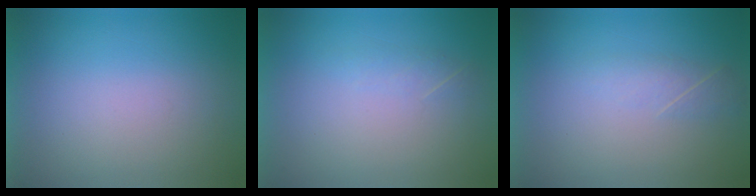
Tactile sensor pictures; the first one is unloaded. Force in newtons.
{"total": 1.3}
{"total": 2.2}